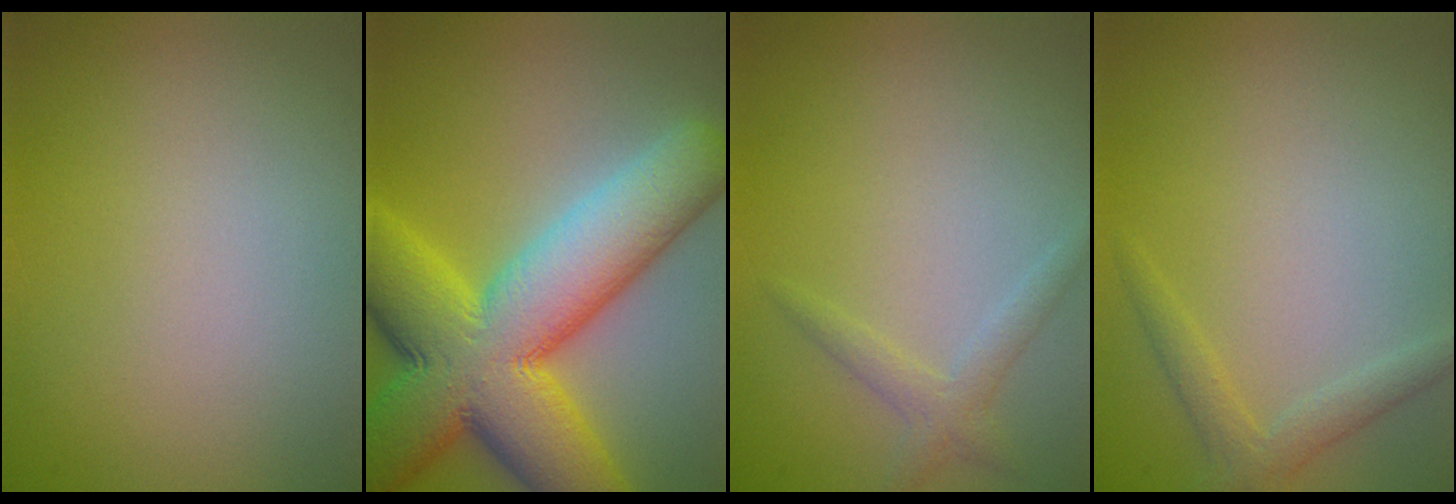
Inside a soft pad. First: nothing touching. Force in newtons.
{"total": 13.9, "press": 13.9, "slide": 0.3}
{"total": 1.7, "press": 1.7, "slide": 0.1}
{"total": 1.9, "press": 1.9, "slide": 0.2}